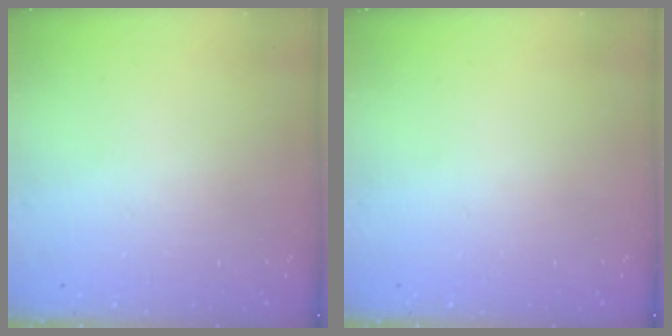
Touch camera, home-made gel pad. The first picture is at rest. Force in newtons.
{"total": 0.0}